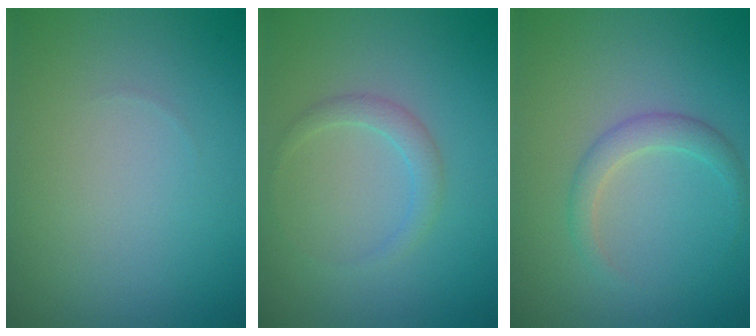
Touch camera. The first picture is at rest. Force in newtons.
{"total": 1.5, "press": 1.5, "slide": 0.1}
{"total": 2.0, "press": 2.0, "slide": 0.2}